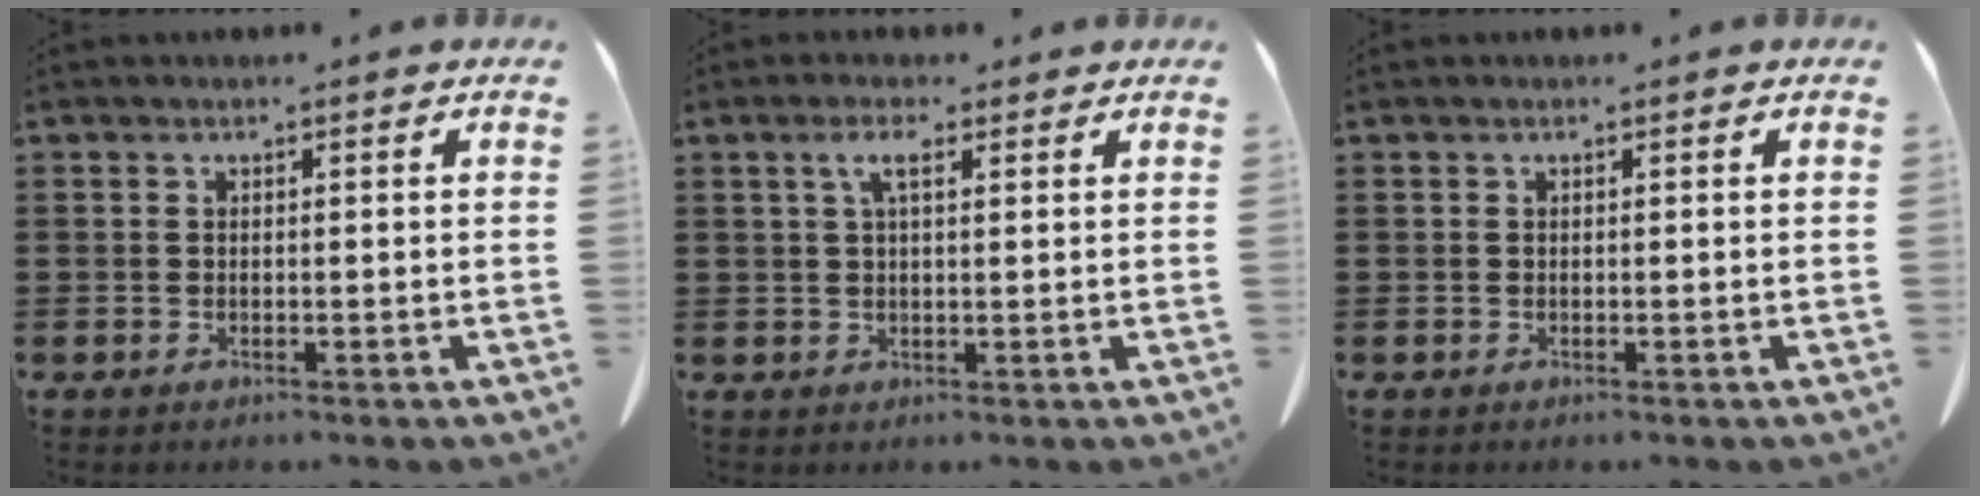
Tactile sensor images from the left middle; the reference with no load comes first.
{"total": 3.6, "force": [1.8, 1.1, 2.9], "torque": [-0.064, 0.008, 0.030]}
{"total": 0.0}